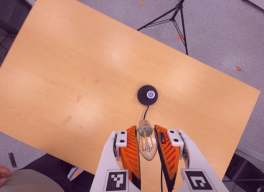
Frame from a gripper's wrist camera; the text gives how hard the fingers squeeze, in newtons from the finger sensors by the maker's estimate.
{"total": 20.3, "left": 22.9, "right": 17.8}